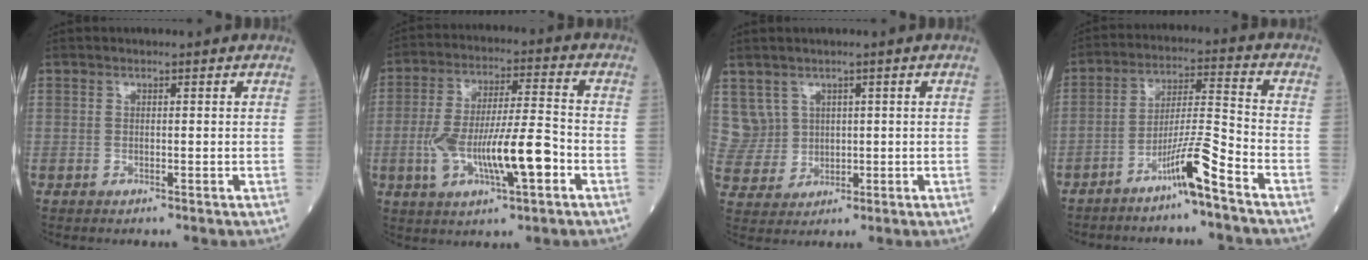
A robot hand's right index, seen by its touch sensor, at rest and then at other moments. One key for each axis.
{"total": 13.1, "fx": -3.7, "fy": 2.6, "fz": 12.4, "tx": -0.238, "ty": 0.009, "tz": -0.059}
{"total": 6.0, "fx": 2.4, "fy": 5.5, "fz": 0.1, "tx": -0.008, "ty": 0.022, "tz": 0.061}
{"total": 7.8, "fx": -5.3, "fy": -0.7, "fz": 5.7, "tx": -0.103, "ty": 0.000, "tz": -0.100}